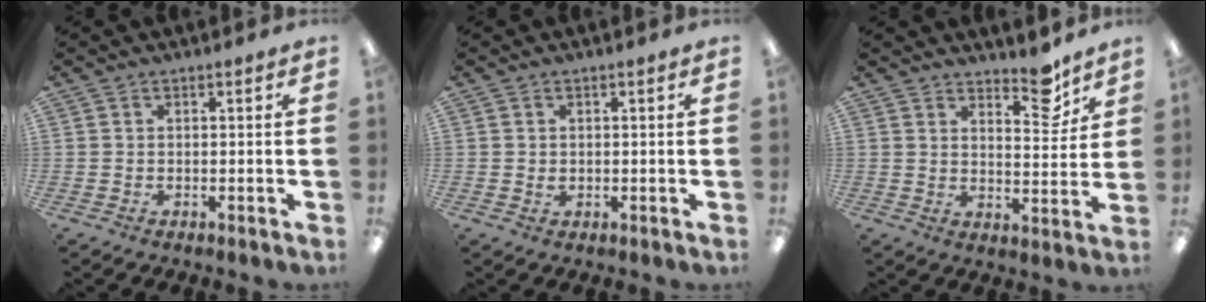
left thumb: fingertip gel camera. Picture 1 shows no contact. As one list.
[{"total": 1.1, "force": [0.2, 0.9, 0.5], "torque": [-0.002, 0.000, 0.001]}, {"total": 8.8, "force": [7.1, 2.9, 4.3], "torque": [-0.032, -0.057, 0.117]}]